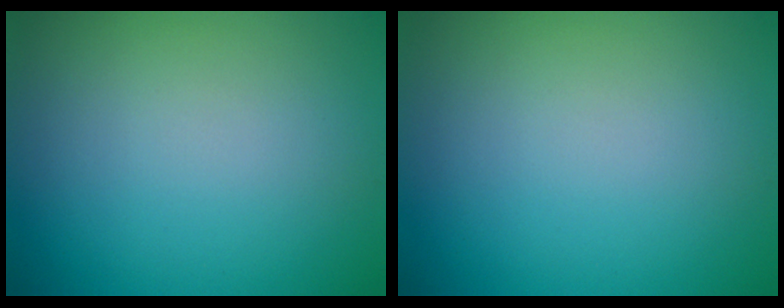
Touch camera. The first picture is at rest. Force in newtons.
{"total": 0.0}